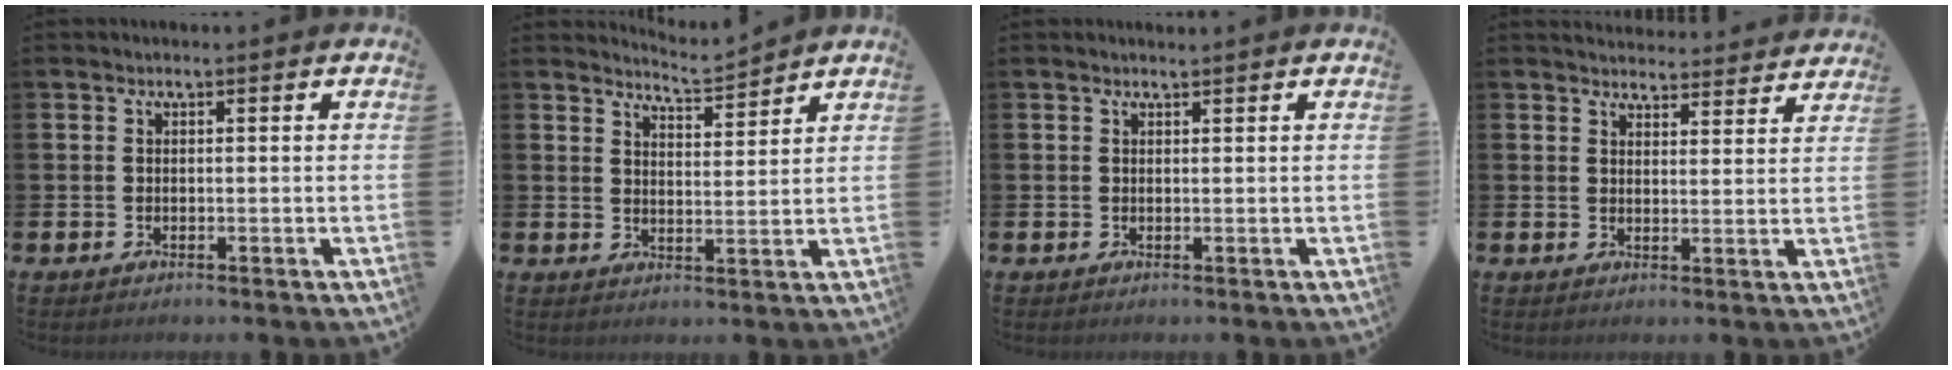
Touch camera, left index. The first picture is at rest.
{"total": 4.7, "force": [4.7, 0.0, 0.1], "torque": [-0.011, -0.032, 0.083]}
{"total": 0.6, "force": [0.6, 0.0, 0.0], "torque": [0.000, -0.002, 0.011]}
{"total": 4.1, "force": [4.0, 0.8, 0.1], "torque": [0.000, -0.029, 0.072]}